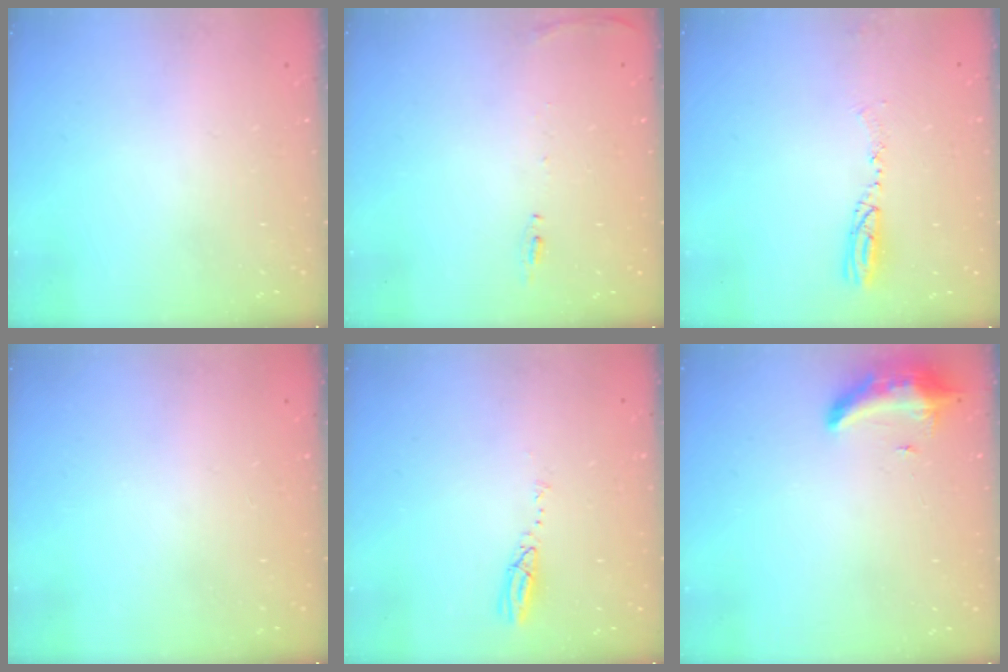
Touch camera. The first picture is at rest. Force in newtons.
{"total": 6.1, "press": 6.0, "slide": 0.9}
{"total": 5.0, "press": 4.9, "slide": 0.9}
{"total": 0.0}
{"total": 3.6, "press": 3.6, "slide": 0.2}
{"total": 8.2, "press": 8.1, "slide": 1.6}